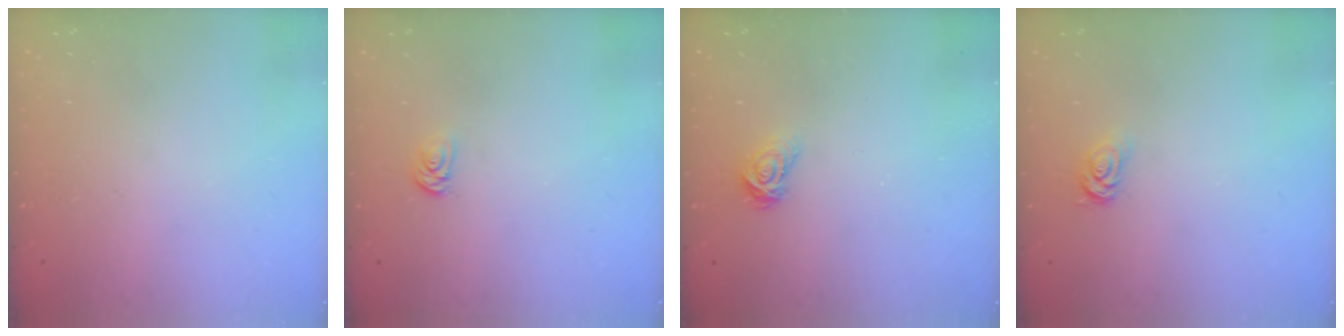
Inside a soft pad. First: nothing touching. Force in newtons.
{"total": 2.1, "press": 2.1, "slide": 0.2}
{"total": 3.8, "press": 3.8, "slide": 0.4}
{"total": 2.5, "press": 2.5, "slide": 0.3}